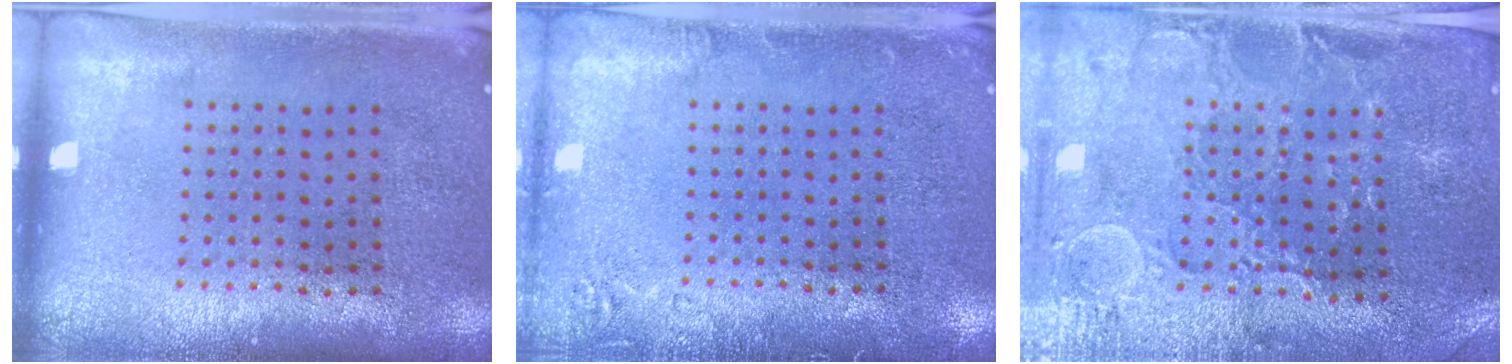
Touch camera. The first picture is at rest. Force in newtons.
{"total": 1.8, "press": 1.7, "slide": 0.4}
{"total": 1.6, "press": 1.5, "slide": 0.5}